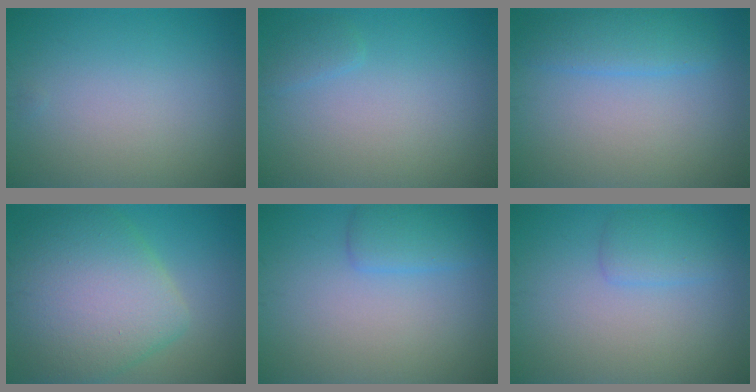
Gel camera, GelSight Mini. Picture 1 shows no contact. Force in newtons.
{"total": 1.0, "press": 1.0, "slide": 0.0}
{"total": 2.8, "press": 2.8, "slide": 0.3}
{"total": 9.3, "press": 9.3, "slide": 0.6}
{"total": 2.4, "press": 2.4, "slide": 0.1}
{"total": 1.9, "press": 1.9, "slide": 0.1}